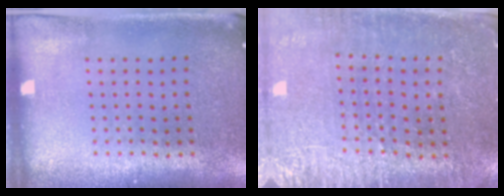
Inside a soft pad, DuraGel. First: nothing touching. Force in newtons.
{"total": 3.0, "press": 2.8, "slide": 0.9}